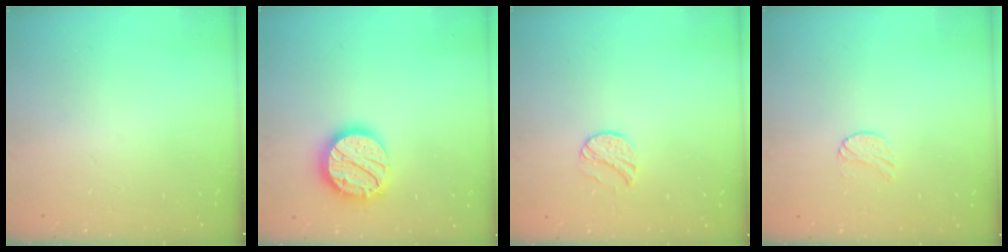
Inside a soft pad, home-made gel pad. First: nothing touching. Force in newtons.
{"total": 18.0, "press": 17.9, "slide": 1.3}
{"total": 9.4, "press": 9.4, "slide": 0.5}
{"total": 6.2, "press": 6.2, "slide": 0.5}